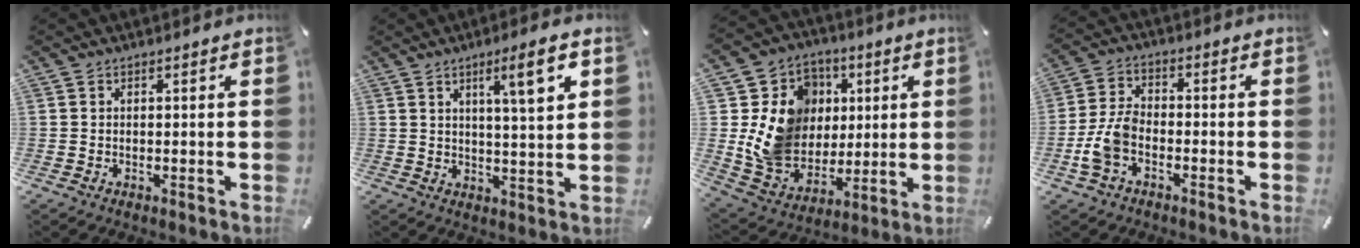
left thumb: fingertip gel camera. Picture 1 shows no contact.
{"total": 8.8, "force": [4.0, 1.1, 7.7], "torque": [-0.117, -0.014, 0.057]}
{"total": 17.3, "force": [2.2, 15.5, 7.2], "torque": [-0.131, -0.002, 0.057]}
{"total": 7.2, "force": [-3.0, 4.3, 5.0], "torque": [-0.112, 0.011, -0.058]}